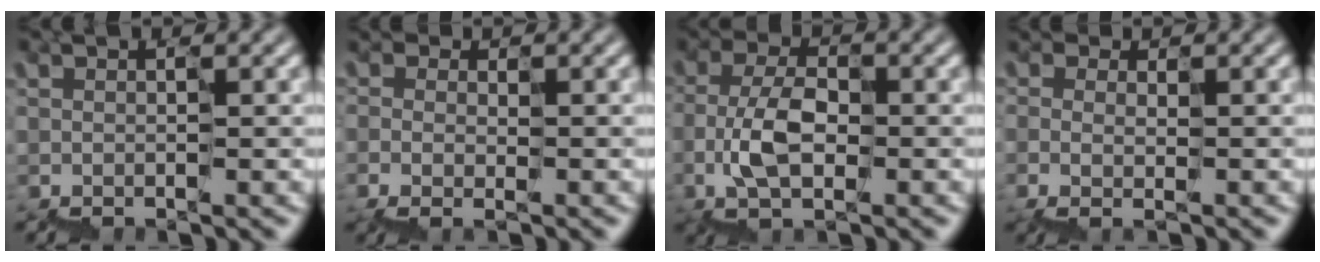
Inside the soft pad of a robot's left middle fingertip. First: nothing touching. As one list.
[{"total": 1.1, "force": [-0.9, 0.4, 0.3], "torque": [-0.010, -0.002, -0.012]}, {"total": 3.0, "force": [-1.0, 1.8, 2.2], "torque": [-0.054, 0.018, -0.014]}, {"total": 1.0, "force": [-0.4, 0.6, 0.8], "torque": [-0.013, -0.004, -0.004]}]